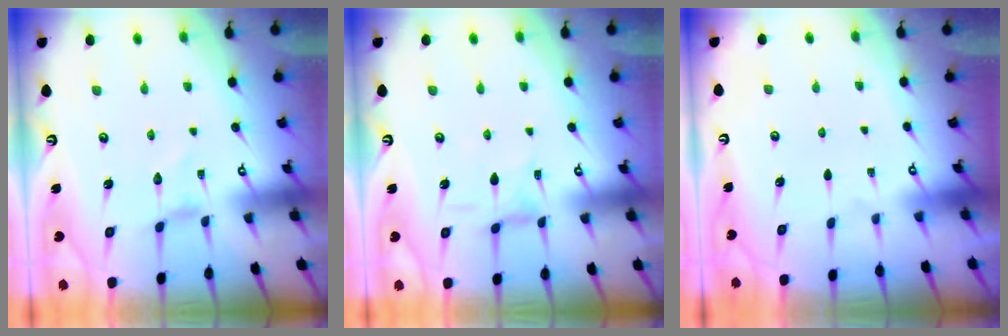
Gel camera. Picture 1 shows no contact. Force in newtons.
{"total": 1.2, "press": 1.2, "slide": 0.4}
{"total": 0.0}